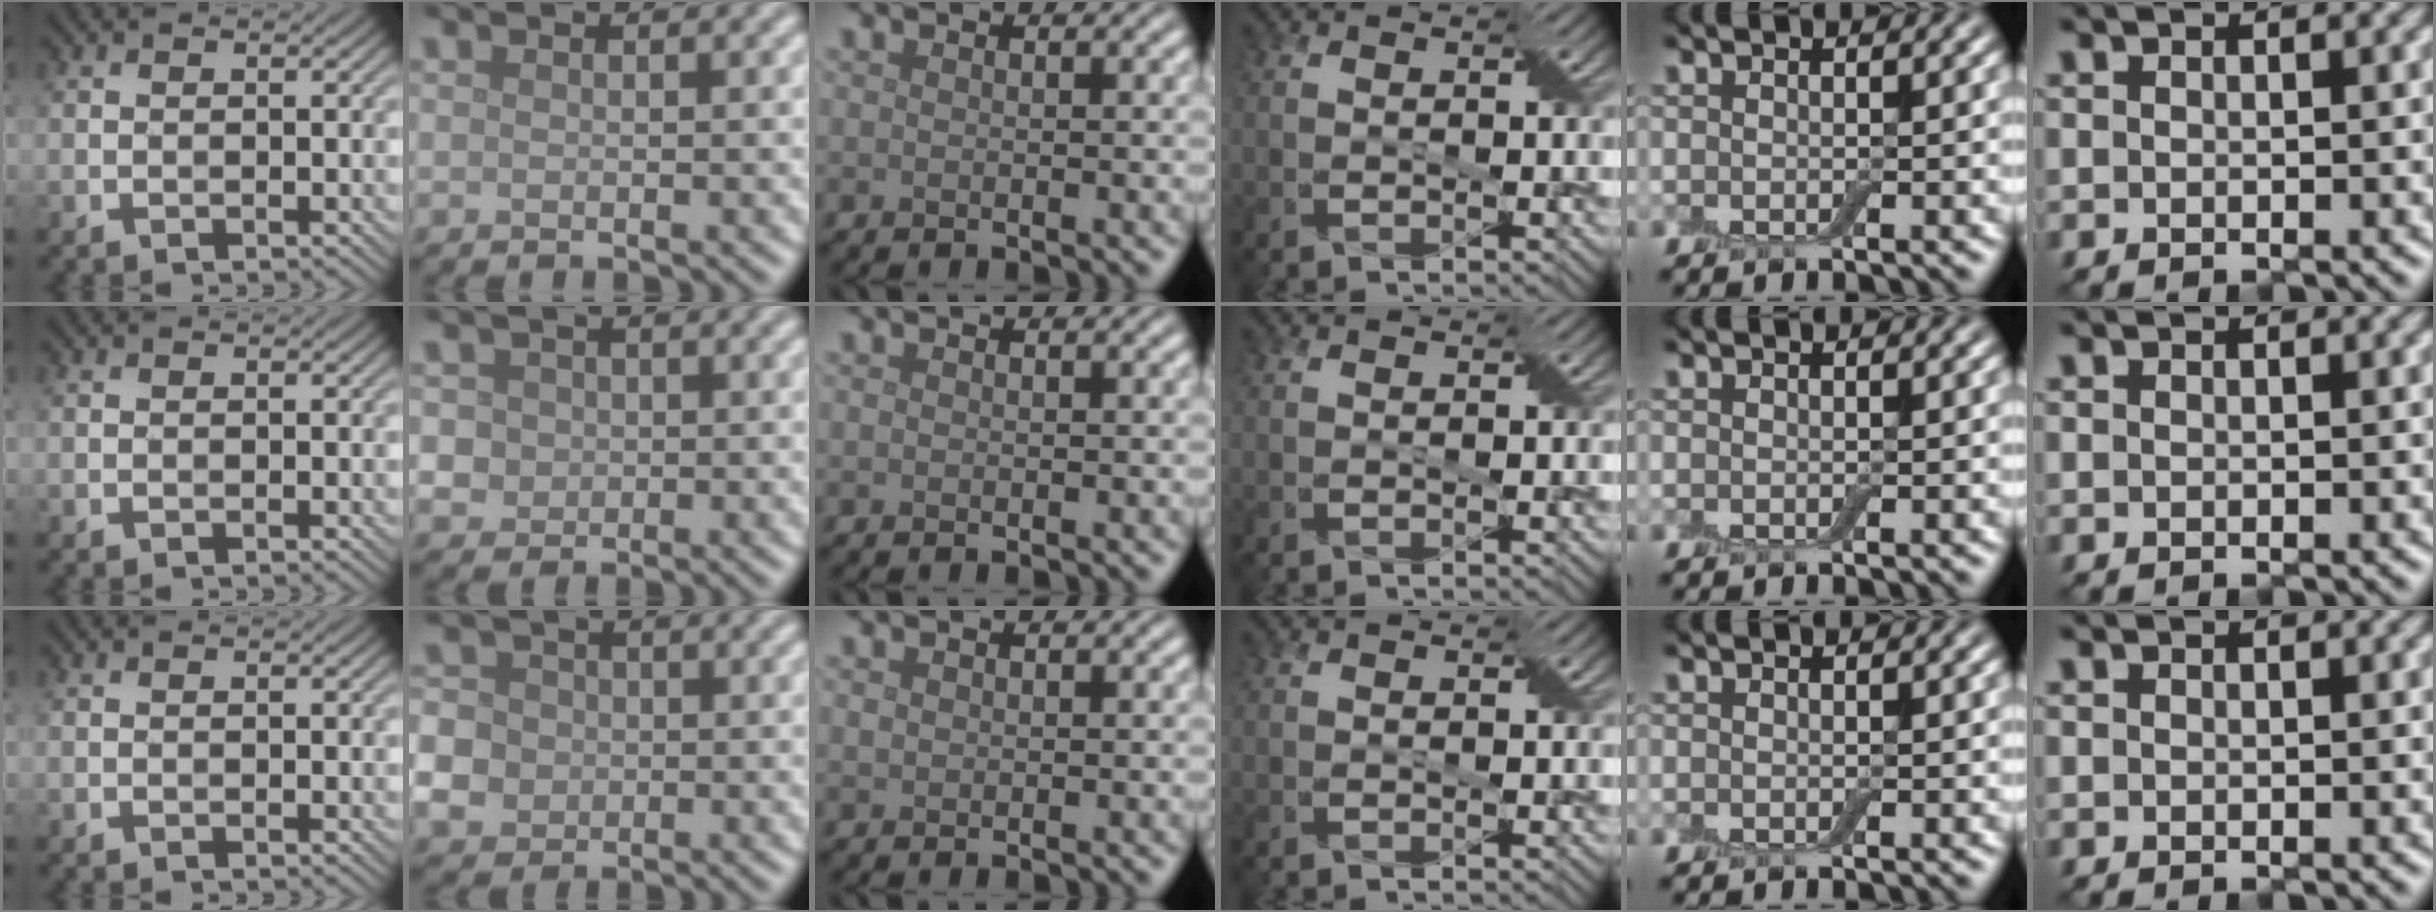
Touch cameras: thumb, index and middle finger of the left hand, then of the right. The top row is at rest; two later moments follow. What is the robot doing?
{"motion": "press", "object": "electronic device side button"}